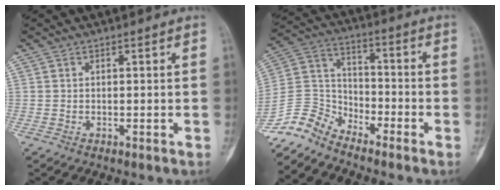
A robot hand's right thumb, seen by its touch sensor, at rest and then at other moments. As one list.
[{"total": 9.5, "force": [-8.9, 3.1, 1.6], "torque": [-0.037, 0.075, -0.188]}]